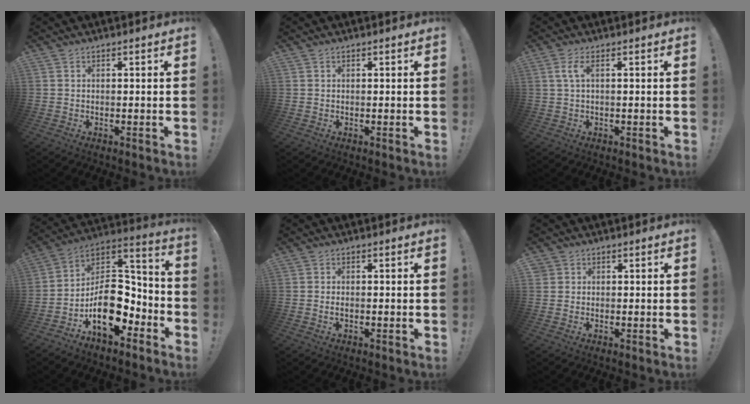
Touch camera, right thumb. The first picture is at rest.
{"total": 0.0}
{"total": 3.3, "force": [1.0, 0.6, 3.1], "torque": [-0.060, 0.002, 0.017]}
{"total": 17.7, "force": [-5.7, 11.6, 12.1], "torque": [-0.172, 0.028, -0.081]}
{"total": 0.9, "force": [-0.2, 0.4, 0.8], "torque": [-0.016, 0.002, -0.003]}
{"total": 1.5, "force": [0.8, 1.3, 0.2], "torque": [0.003, -0.004, 0.013]}